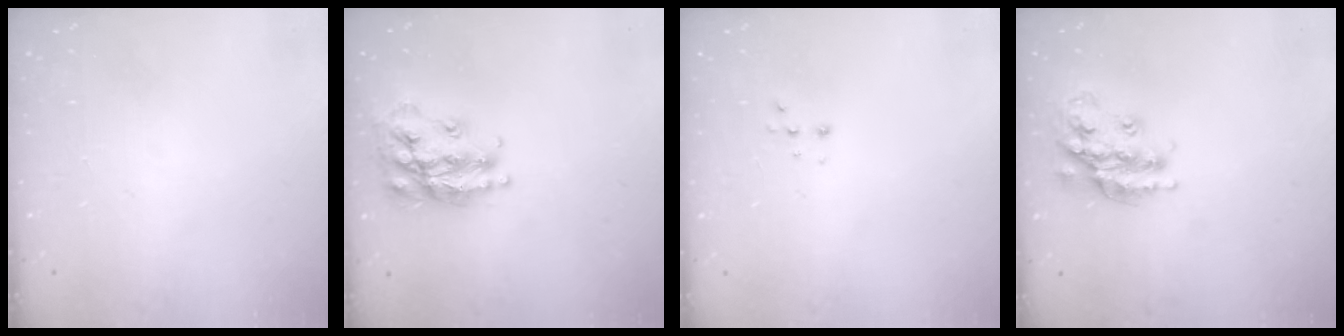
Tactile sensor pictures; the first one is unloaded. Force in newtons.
{"total": 18.4, "press": 18.4, "slide": 1.2}
{"total": 2.2, "press": 2.2, "slide": 0.5}
{"total": 17.5, "press": 17.5, "slide": 1.3}